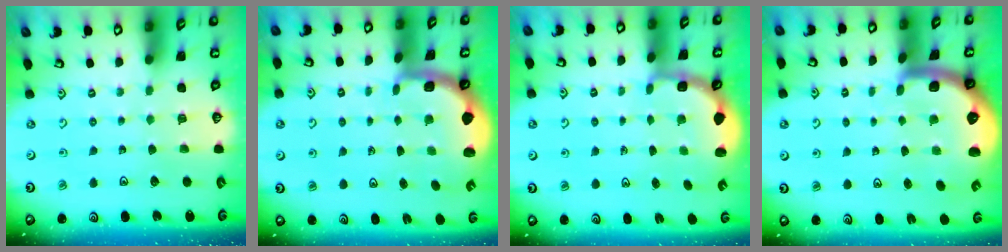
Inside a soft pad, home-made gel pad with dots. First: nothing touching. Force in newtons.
{"total": 2.4, "press": 2.1, "slide": 1.2}
{"total": 2.7, "press": 2.1, "slide": 1.7}
{"total": 5.3, "press": 5.2, "slide": 0.9}